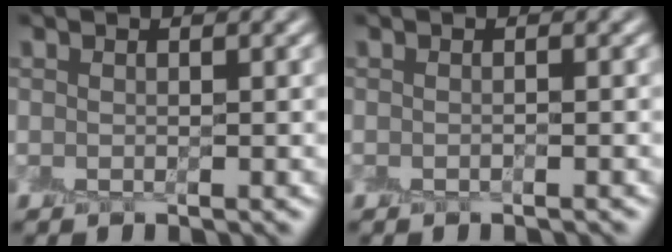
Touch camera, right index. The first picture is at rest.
{"total": 0.5, "force": [-0.4, -0.2, 0.1], "torque": [-0.002, -0.005, -0.007]}